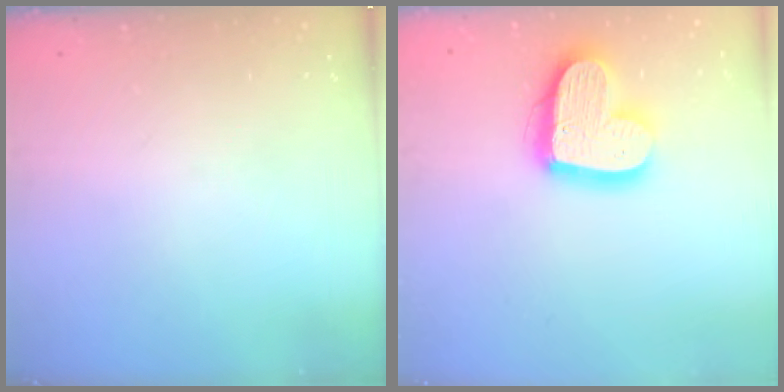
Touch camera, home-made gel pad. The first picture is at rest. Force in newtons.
{"total": 18.3, "press": 18.3, "slide": 1.6}